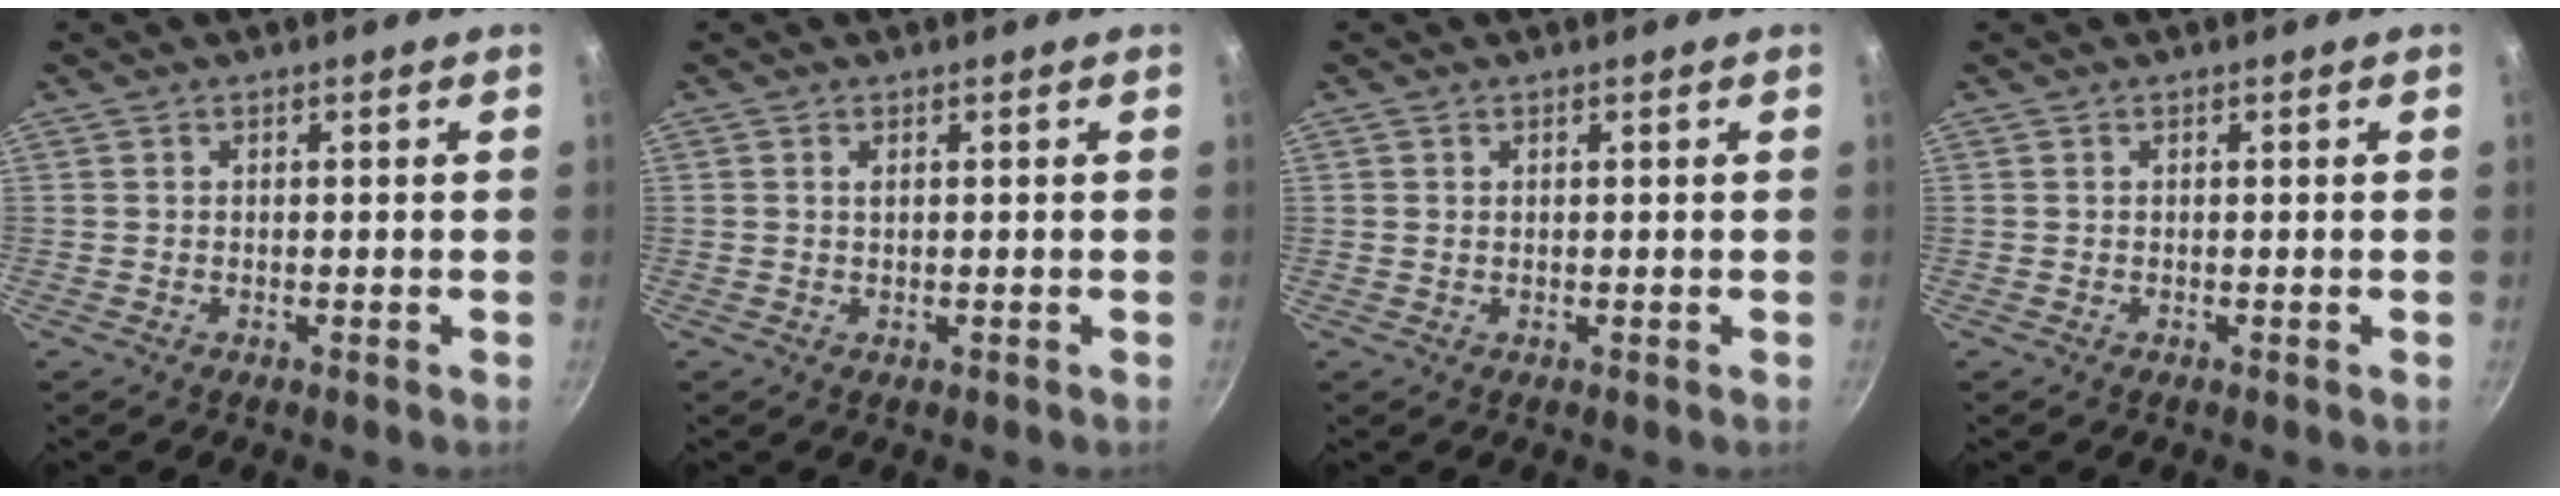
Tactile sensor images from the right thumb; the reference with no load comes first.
{"total": 0.8, "force": [0.2, 0.3, 0.7], "torque": [-0.012, 0.001, 0.004]}
{"total": 0.6, "force": [0.3, 0.5, 0.3], "torque": [-0.006, 0.001, 0.005]}
{"total": 0.0}